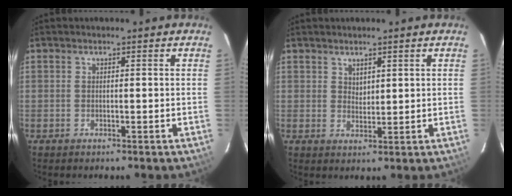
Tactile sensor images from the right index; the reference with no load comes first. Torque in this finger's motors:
{"motor_torque": [-0.20, -0.02, -0.06, 0.00]}